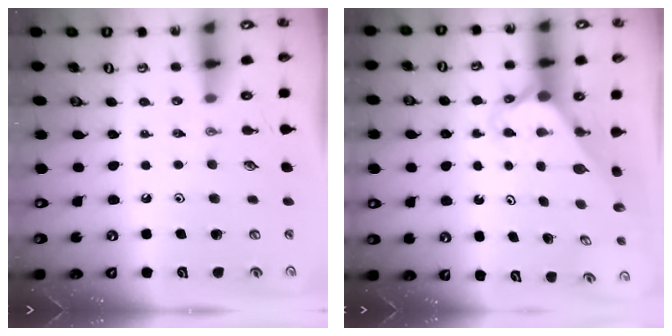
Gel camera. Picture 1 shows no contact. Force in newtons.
{"total": 2.3, "press": 2.3, "slide": 0.2}